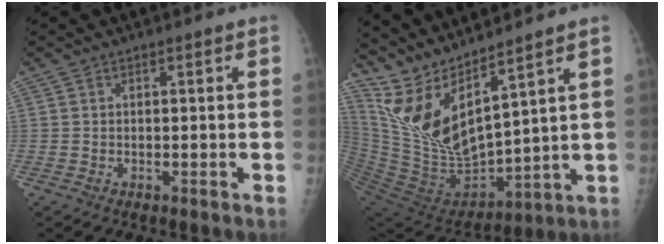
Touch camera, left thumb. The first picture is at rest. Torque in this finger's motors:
{"motor_torque": [0.98, -0.49, 1.10, -1.04, 0.16]}